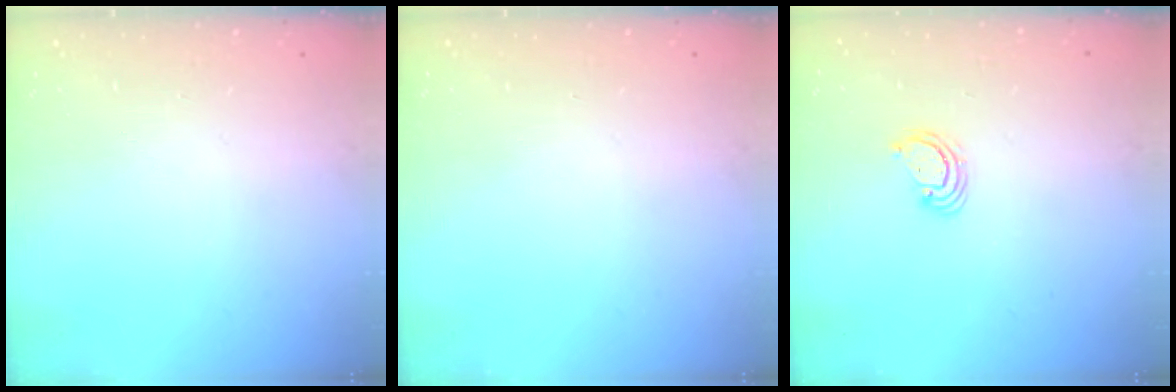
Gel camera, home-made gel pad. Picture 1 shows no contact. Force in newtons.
{"total": 0.0}
{"total": 2.5, "press": 2.5, "slide": 0.3}